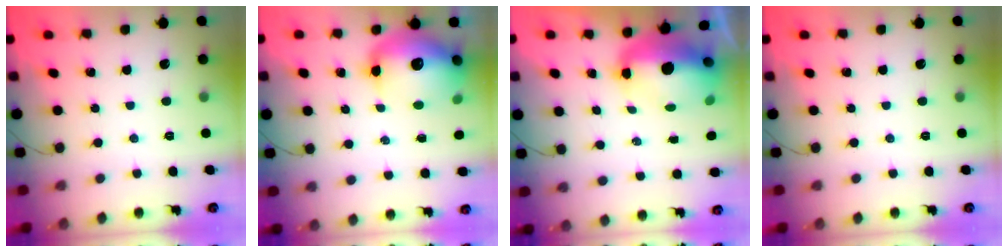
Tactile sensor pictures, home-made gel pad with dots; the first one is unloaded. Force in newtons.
{"total": 16.2, "press": 15.8, "slide": 3.7}
{"total": 10.8, "press": 10.3, "slide": 3.4}
{"total": 0.0}